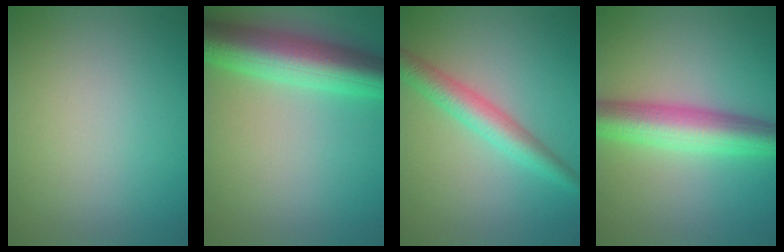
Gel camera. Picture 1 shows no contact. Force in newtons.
{"total": 8.5, "press": 8.4, "slide": 0.1}
{"total": 3.6, "press": 3.6, "slide": 0.1}
{"total": 6.5, "press": 6.5, "slide": 0.2}